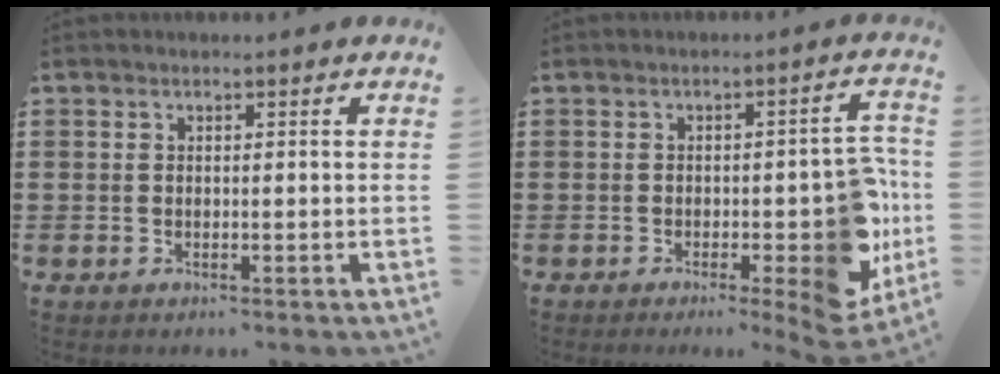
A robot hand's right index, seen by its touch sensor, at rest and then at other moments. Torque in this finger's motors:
{"motor_torque": [1.15, 0.08, 0.94, 0.13]}